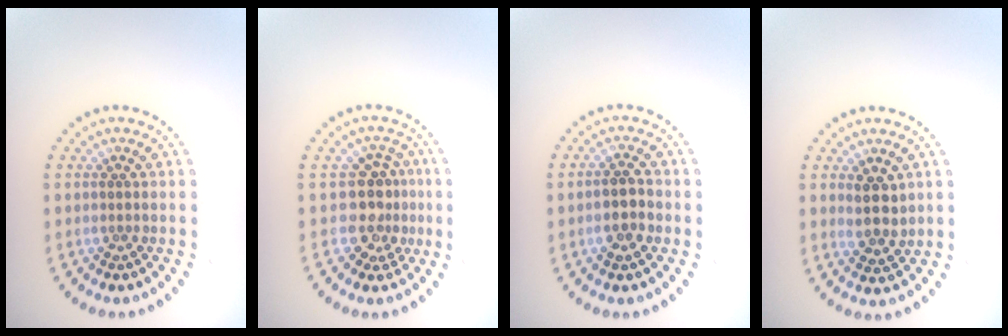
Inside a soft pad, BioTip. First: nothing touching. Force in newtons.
{"total": 3.1, "press": 2.4, "slide": 2.0}
{"total": 2.2, "press": 2.2, "slide": 0.2}
{"total": 2.7, "press": 2.4, "slide": 1.1}